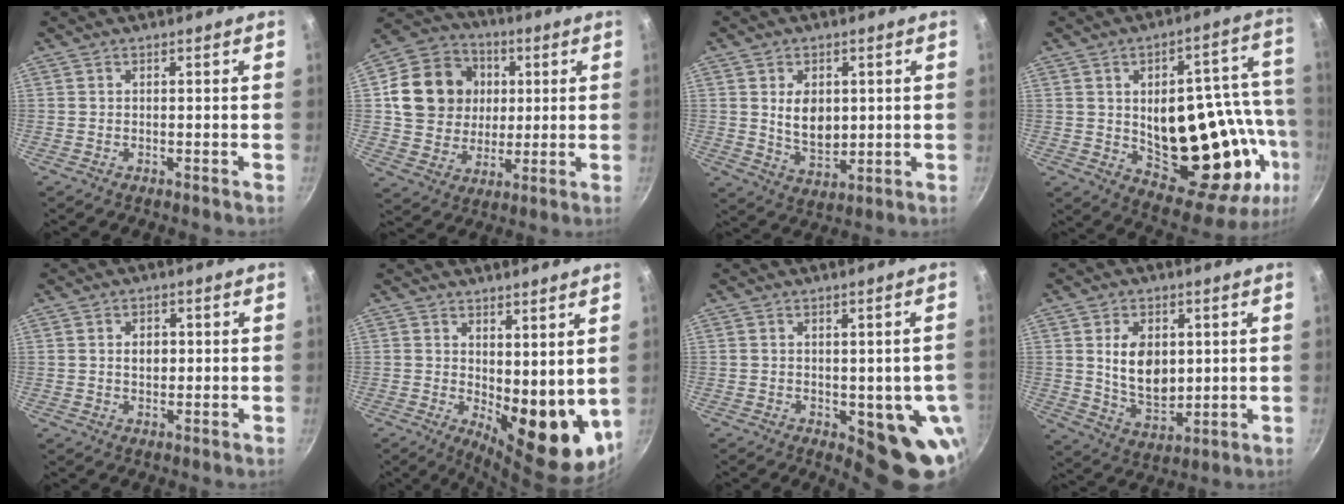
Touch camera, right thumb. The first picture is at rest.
{"total": 16.7, "force": [3.0, 14.6, 7.4], "torque": [-0.112, 0.013, 0.050]}
{"total": 7.7, "force": [1.3, 5.3, 5.4], "torque": [-0.071, -0.023, 0.032]}
{"total": 25.1, "force": [-2.4, 12.8, 21.5], "torque": [-0.238, -0.004, -0.011]}
{"total": 3.3, "force": [0.4, 2.4, 2.3], "torque": [-0.023, 0.001, 0.006]}
{"total": 12.9, "force": [2.2, 5.9, 11.3], "torque": [-0.117, -0.038, 0.046]}
{"total": 10.9, "force": [-2.0, 4.9, 9.5], "torque": [-0.073, -0.015, -0.020]}
{"total": 10.6, "force": [1.9, 7.2, 7.5], "torque": [-0.106, -0.026, 0.044]}